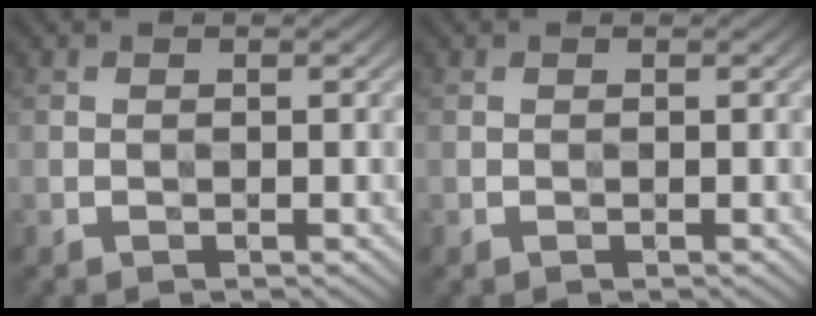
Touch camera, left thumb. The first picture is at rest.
{"total": 0.0}